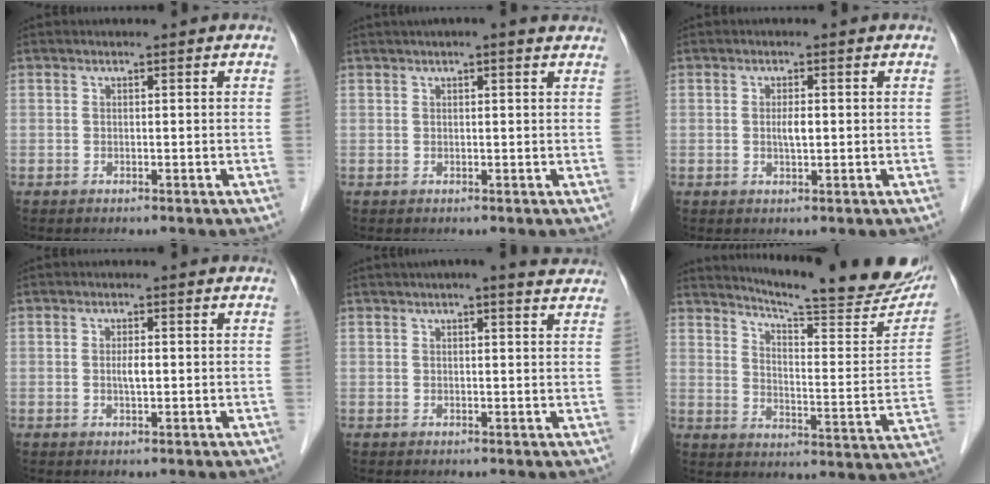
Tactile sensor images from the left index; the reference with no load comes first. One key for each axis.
{"total": 4.2, "fx": 3.2, "fy": 0.4, "fz": 2.7, "tx": -0.037, "ty": 0.022, "tz": 0.038}
{"total": 1.8, "fx": 0.0, "fy": 0.5, "fz": 1.8, "tx": -0.034, "ty": 0.001, "tz": 0.002}
{"total": 1.7, "fx": -0.1, "fy": 0.4, "fz": 1.7, "tx": -0.032, "ty": 0.002, "tz": 0.000}
{"total": 6.6, "fx": 5.5, "fy": 0.9, "fz": 3.6, "tx": -0.047, "ty": 0.018, "tz": 0.058}
{"total": 23.6, "fx": 21.0, "fy": 2.0, "fz": 10.6, "tx": -0.154, "ty": -0.078, "tz": 0.264}